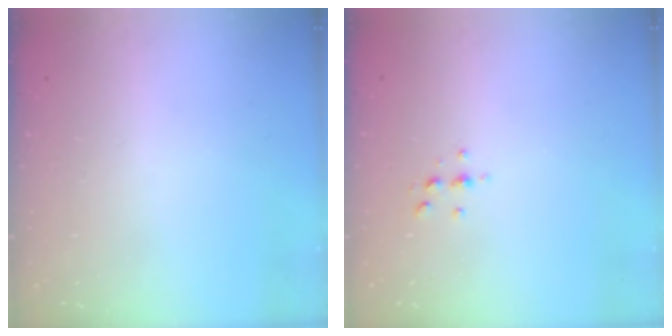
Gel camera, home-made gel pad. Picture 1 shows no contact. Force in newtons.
{"total": 3.0, "press": 3.0, "slide": 0.4}